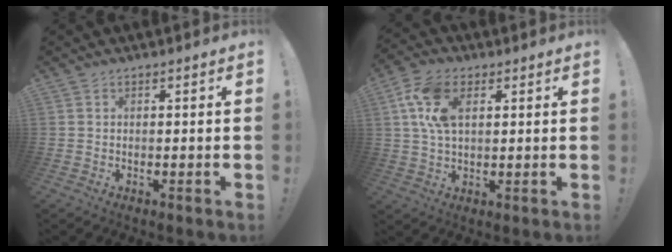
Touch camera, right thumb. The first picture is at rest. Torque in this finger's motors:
{"motor_torque": [1.06, 1.09, 0.61, -0.13, 0.10]}